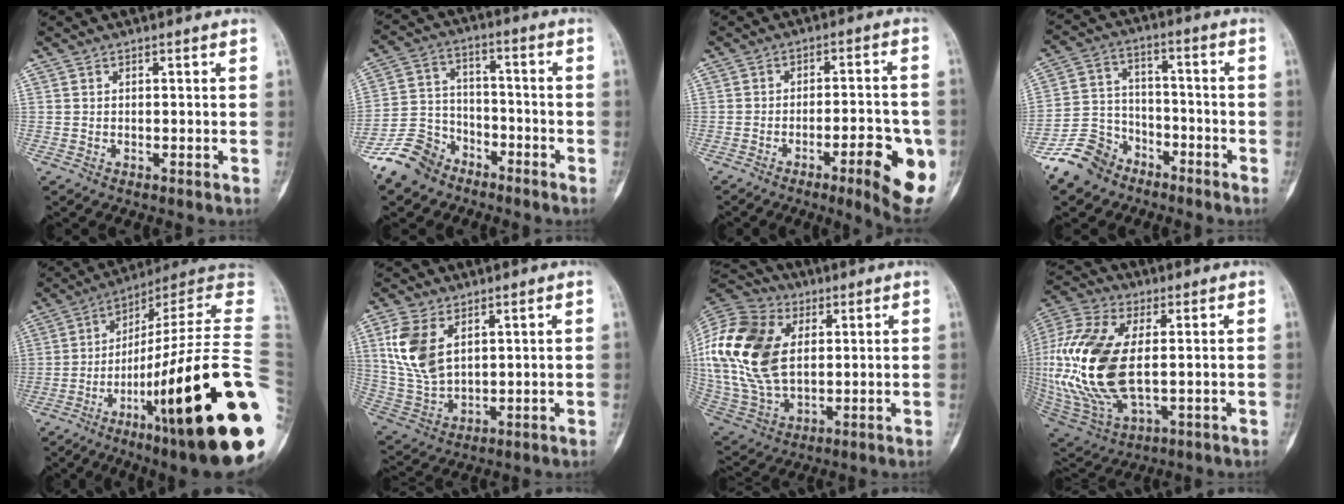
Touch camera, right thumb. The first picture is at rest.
{"total": 10.1, "force": [-7.5, 6.3, 2.6], "torque": [-0.036, 0.055, -0.150]}
{"total": 12.6, "force": [-4.8, 2.8, 11.3], "torque": [-0.139, 0.011, -0.061]}
{"total": 9.9, "force": [-7.3, 6.4, 2.2], "torque": [-0.025, 0.059, -0.145]}
{"total": 35.9, "force": [-8.4, 6.3, 34.3], "torque": [-0.418, 0.037, -0.134]}
{"total": 10.9, "force": [4.0, 6.4, 7.9], "torque": [-0.164, -0.010, 0.092]}
{"total": 23.7, "force": [4.5, 15.8, 17.0], "torque": [-0.363, -0.003, 0.087]}
{"total": 23.0, "force": [0.9, 12.1, 19.5], "torque": [-0.435, -0.011, 0.025]}